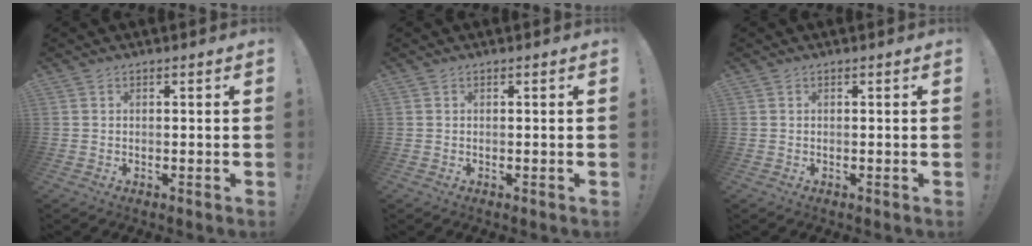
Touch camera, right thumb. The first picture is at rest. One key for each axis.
{"total": 0.0}
{"total": 0.0}